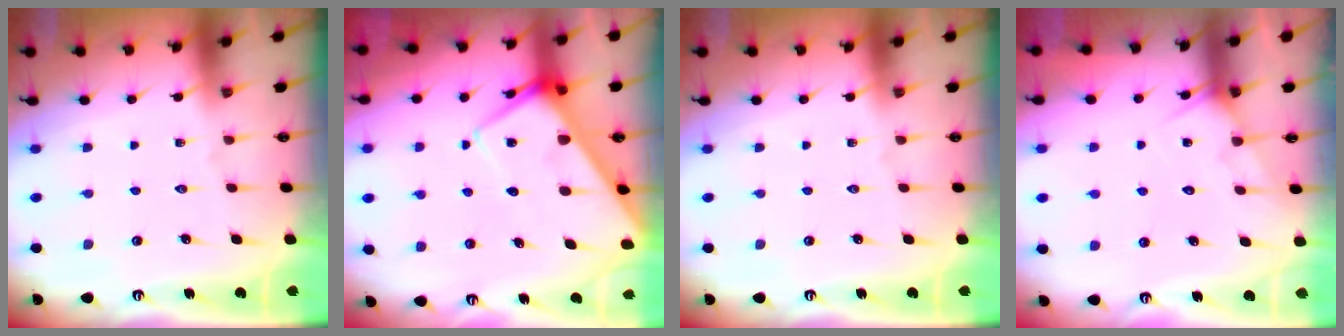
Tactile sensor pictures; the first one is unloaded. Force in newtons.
{"total": 8.5, "press": 8.4, "slide": 0.8}
{"total": 0.0}
{"total": 8.6, "press": 8.6, "slide": 0.6}